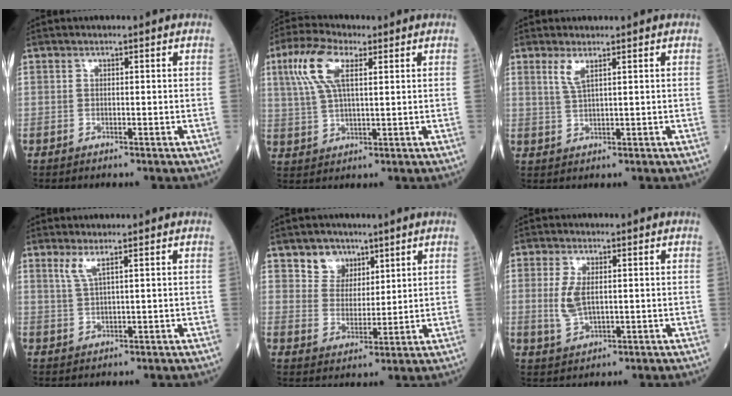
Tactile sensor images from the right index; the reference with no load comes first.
{"total": 8.4, "force": [3.3, 2.8, 7.2], "torque": [-0.167, 0.020, 0.067]}
{"total": 2.2, "force": [1.2, 0.1, 1.8], "torque": [-0.048, 0.000, 0.029]}
{"total": 2.1, "force": [1.3, -0.2, 1.7], "torque": [-0.044, -0.001, 0.028]}
{"total": 5.4, "force": [3.6, 3.9, 0.8], "torque": [-0.017, 0.005, 0.068]}
{"total": 4.6, "force": [0.3, 2.1, 4.1], "torque": [-0.099, -0.002, 0.011]}